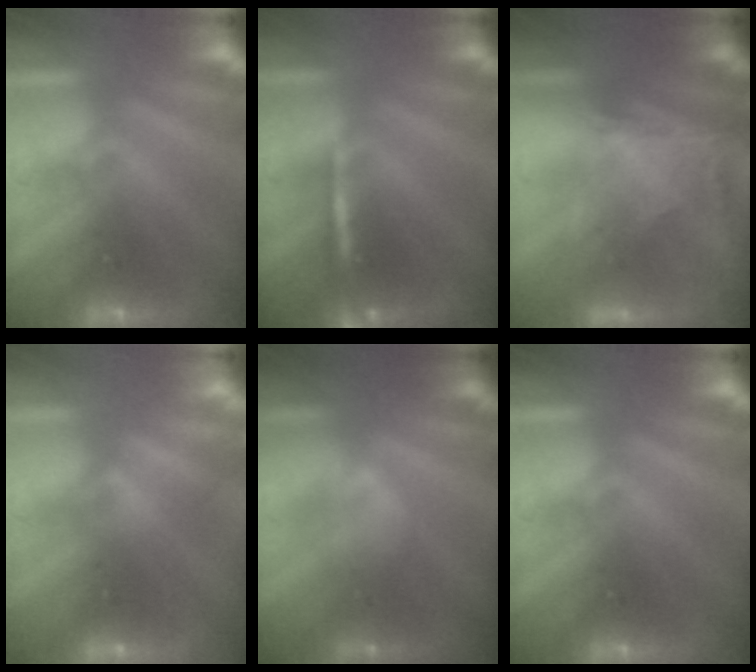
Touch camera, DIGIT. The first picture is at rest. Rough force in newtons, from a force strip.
{"total": 2.4}
{"total": 1.3}
{"total": 1.6}
{"total": 2.3}
{"total": 0.0}